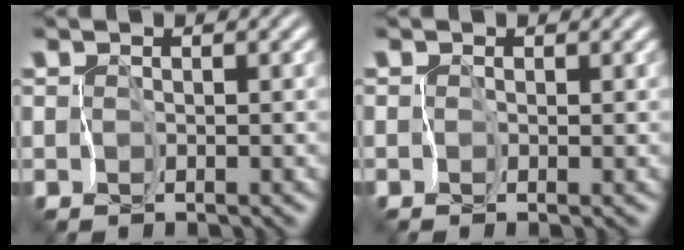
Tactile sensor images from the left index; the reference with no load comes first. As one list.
[{"total": 0.0}]